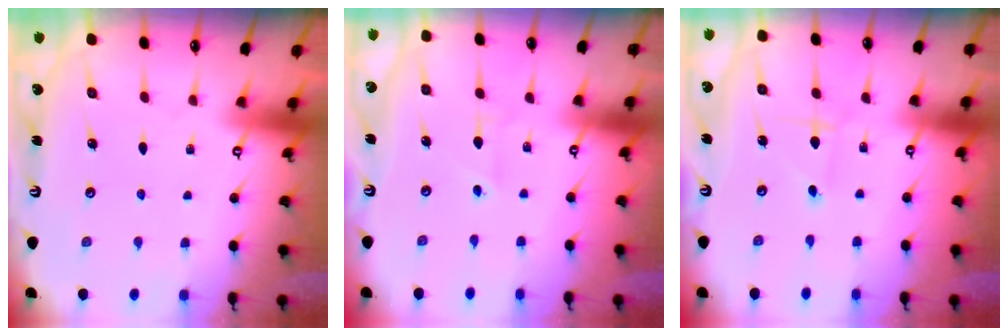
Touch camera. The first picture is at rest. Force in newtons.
{"total": 2.1, "press": 2.0, "slide": 0.9}
{"total": 2.2, "press": 2.2, "slide": 0.2}